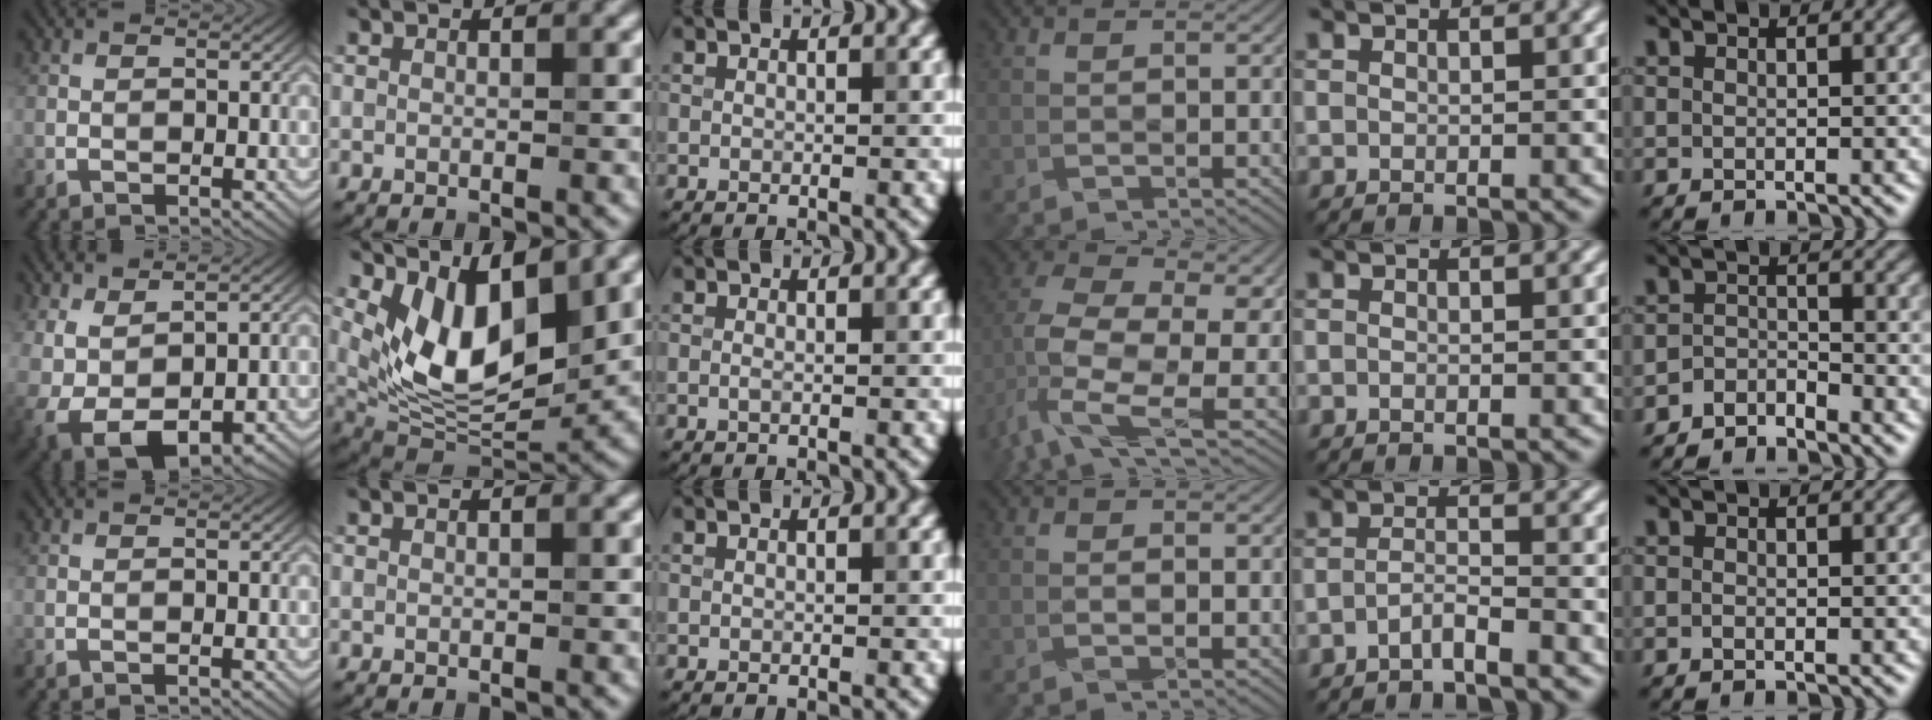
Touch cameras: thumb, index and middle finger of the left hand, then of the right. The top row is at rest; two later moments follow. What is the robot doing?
{"motion": "wrap", "object": "aluminum foil"}